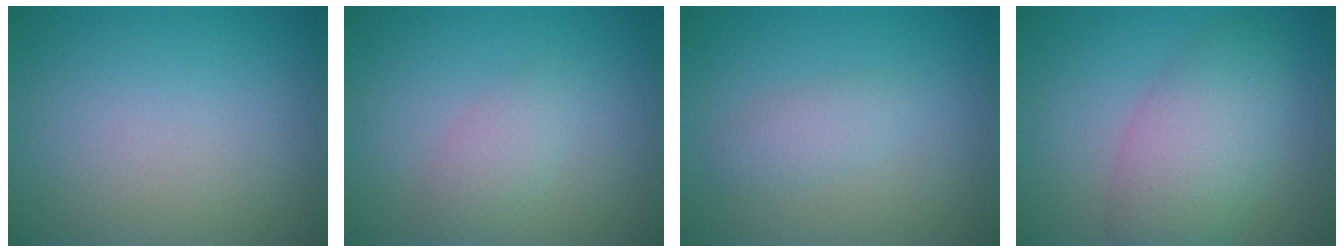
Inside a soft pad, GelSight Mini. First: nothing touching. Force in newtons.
{"total": 1.8, "press": 1.8, "slide": 0.1}
{"total": 1.7, "press": 1.7, "slide": 0.1}
{"total": 5.8, "press": 5.8, "slide": 0.1}